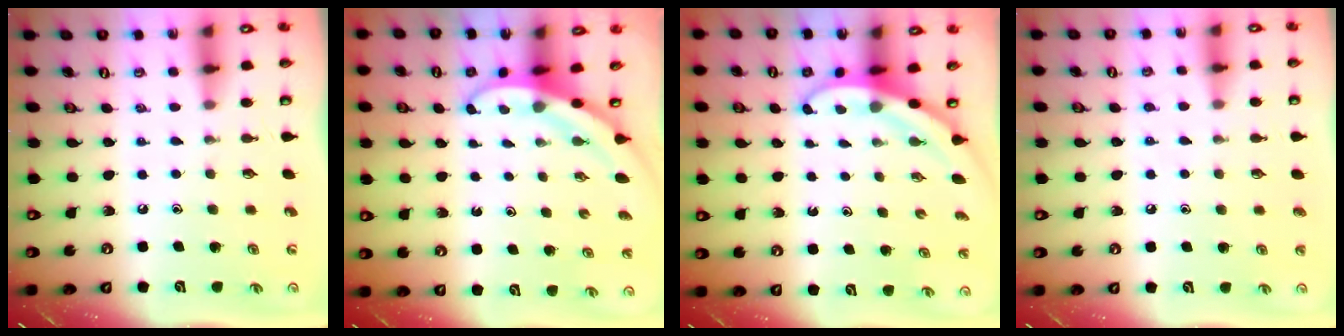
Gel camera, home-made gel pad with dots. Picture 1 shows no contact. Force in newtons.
{"total": 3.4, "press": 3.4, "slide": 0.2}
{"total": 2.9, "press": 2.9, "slide": 0.1}
{"total": 5.5, "press": 5.5, "slide": 0.6}